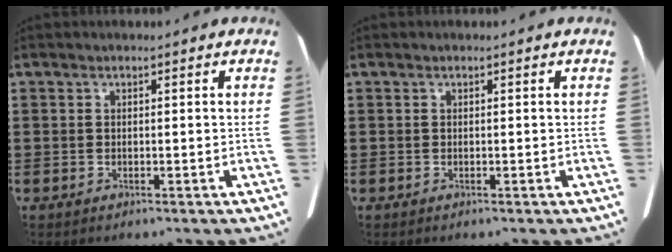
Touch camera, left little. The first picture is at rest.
{"total": 0.0}